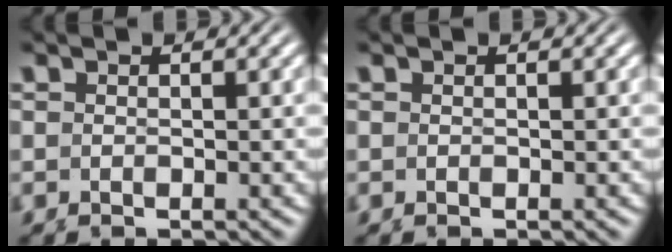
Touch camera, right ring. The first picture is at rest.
{"total": 0.0}